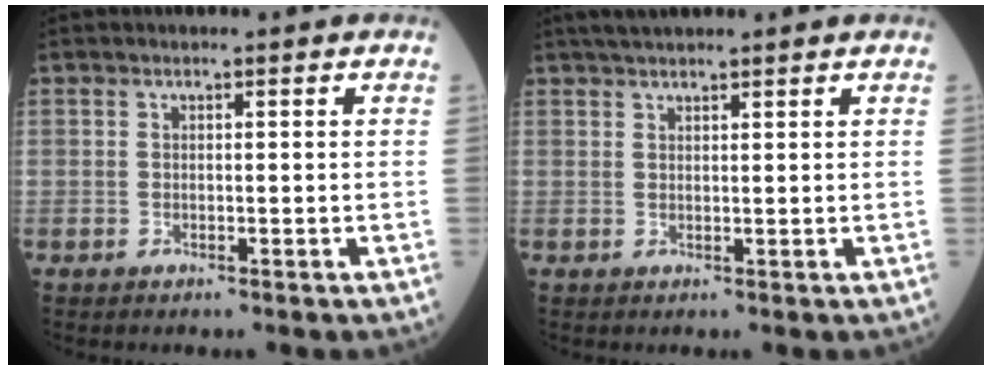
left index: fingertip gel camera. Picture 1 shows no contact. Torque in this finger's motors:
{"motor_torque": [-0.04, -0.26, 0.13, 0.06]}